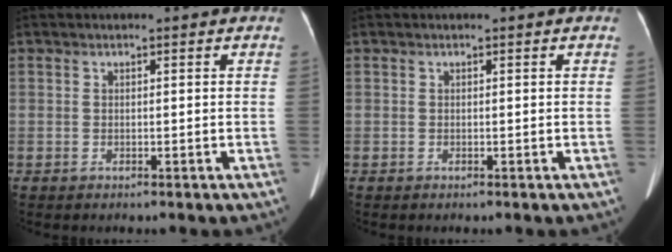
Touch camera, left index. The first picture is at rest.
{"total": 0.0}